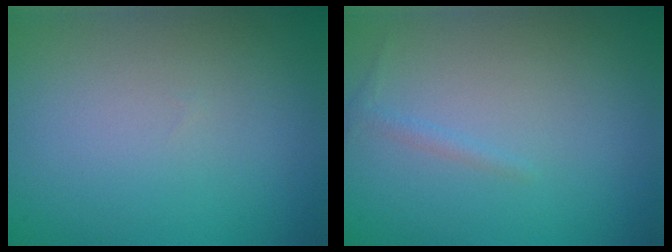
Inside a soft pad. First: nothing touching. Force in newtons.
{"total": 0.6, "press": 0.6, "slide": 0.1}